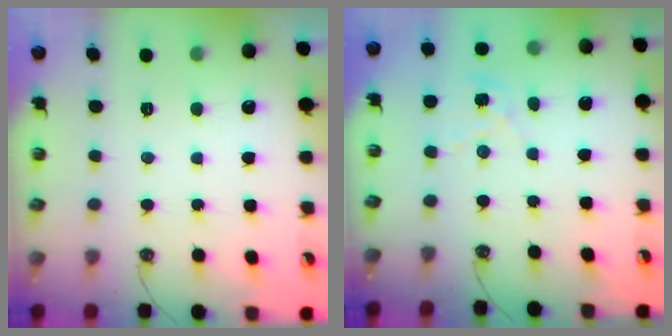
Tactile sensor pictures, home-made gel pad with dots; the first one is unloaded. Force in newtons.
{"total": 2.5, "press": 2.5, "slide": 0.3}